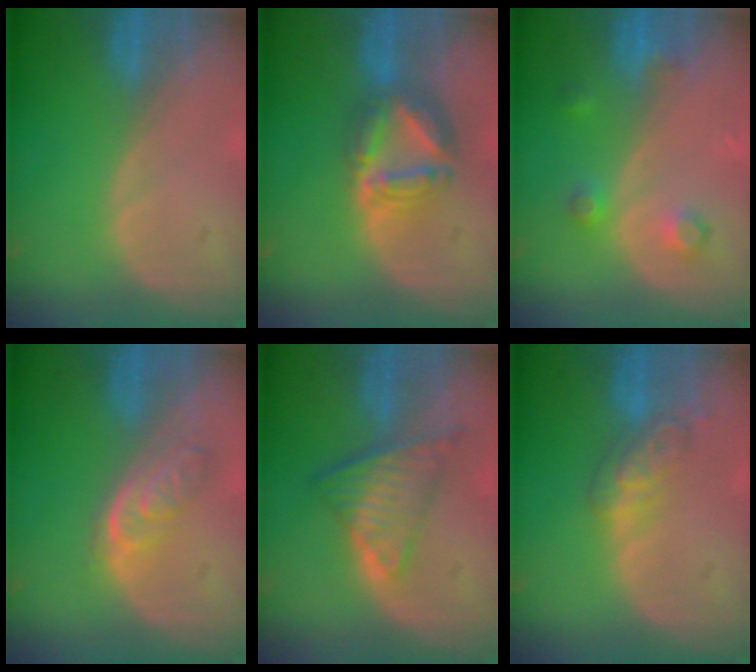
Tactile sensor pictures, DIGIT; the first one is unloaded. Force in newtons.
{"total": 7.8, "press": 6.8, "slide": 3.8}
{"total": 3.7, "press": 3.4, "slide": 1.4}
{"total": 4.7, "press": 4.4, "slide": 1.9}
{"total": 7.6, "press": 6.4, "slide": 4.1}
{"total": 5.3, "press": 5.1, "slide": 1.7}